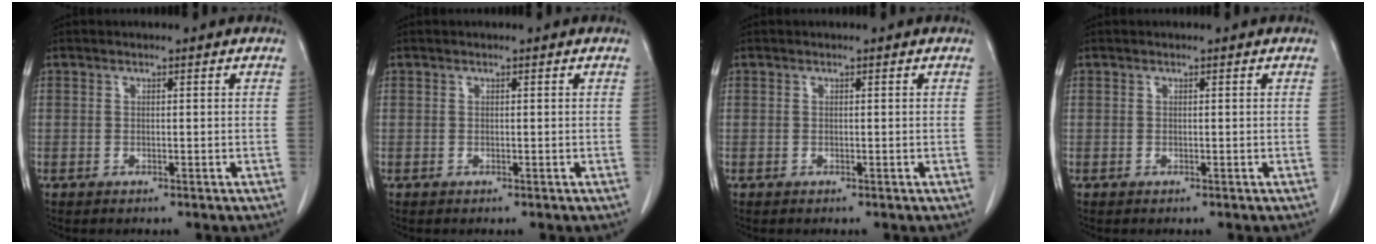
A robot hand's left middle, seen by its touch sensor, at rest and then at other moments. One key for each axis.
{"total": 0.0}
{"total": 0.0}
{"total": 0.0}